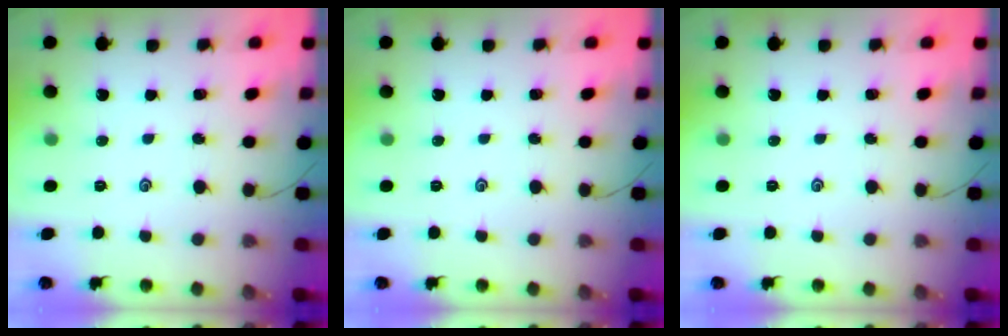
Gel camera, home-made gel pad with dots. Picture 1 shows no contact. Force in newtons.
{"total": 0.0}
{"total": 0.0}